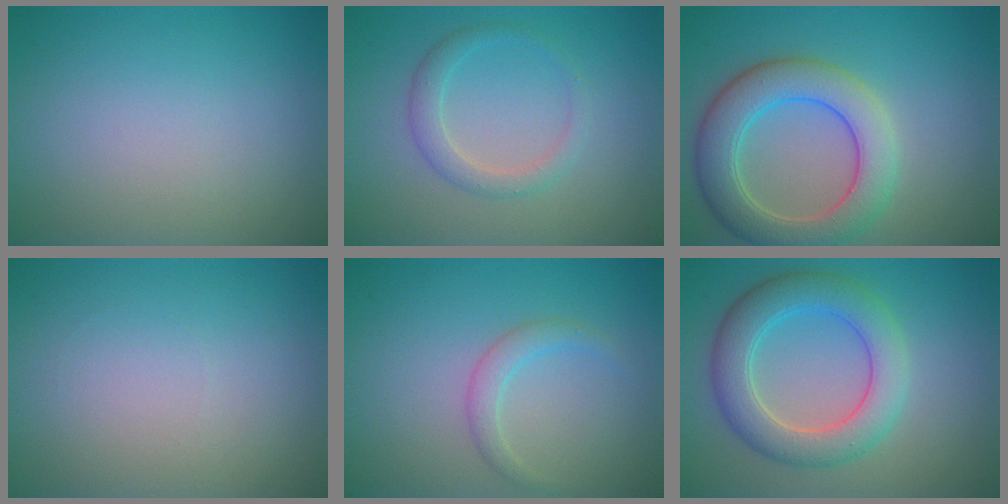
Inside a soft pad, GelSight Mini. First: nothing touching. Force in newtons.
{"total": 2.2, "press": 2.2, "slide": 0.1}
{"total": 6.6, "press": 6.6, "slide": 0.4}
{"total": 0.0}
{"total": 1.7, "press": 1.7, "slide": 0.1}
{"total": 5.8, "press": 5.8, "slide": 0.1}